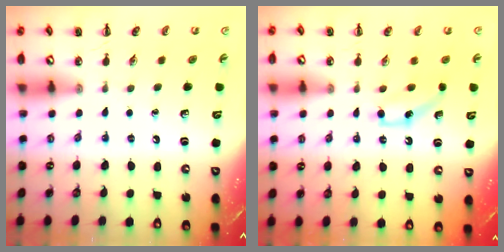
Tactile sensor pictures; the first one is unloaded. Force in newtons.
{"total": 6.1, "press": 5.9, "slide": 1.6}